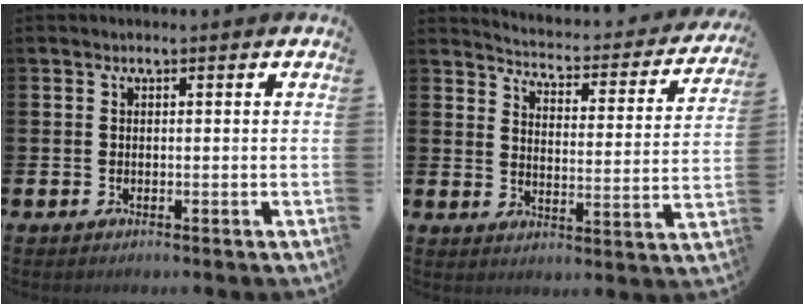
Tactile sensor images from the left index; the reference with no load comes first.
{"total": 3.6, "force": [3.5, 0.7, 0.7], "torque": [-0.033, -0.040, 0.050]}